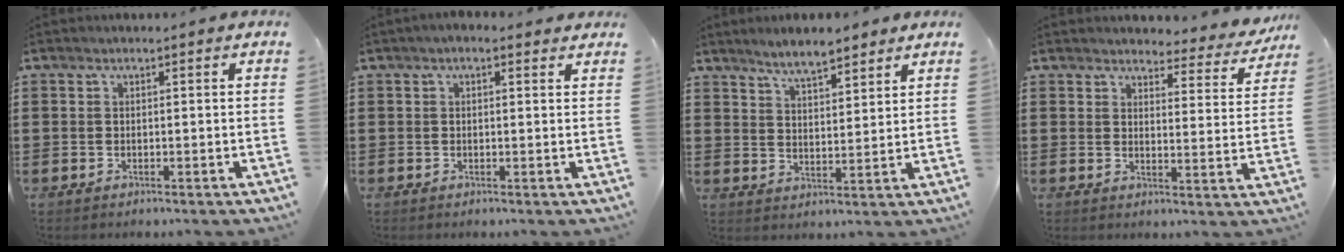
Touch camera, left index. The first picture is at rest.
{"total": 1.3, "force": [0.5, 0.7, 0.9], "torque": [-0.019, 0.006, 0.007]}
{"total": 5.1, "force": [4.7, 1.0, 1.7], "torque": [-0.048, -0.007, 0.086]}
{"total": 4.1, "force": [3.9, 0.8, 1.0], "torque": [-0.031, -0.024, 0.066]}